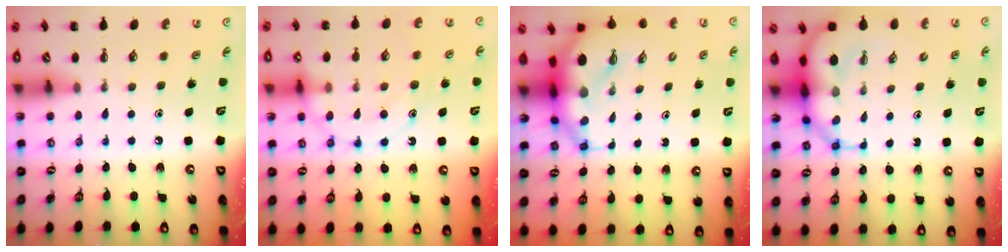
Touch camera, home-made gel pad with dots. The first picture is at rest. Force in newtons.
{"total": 13.5, "press": 13.5, "slide": 1.1}
{"total": 8.2, "press": 7.9, "slide": 2.0}
{"total": 8.6, "press": 8.3, "slide": 2.4}